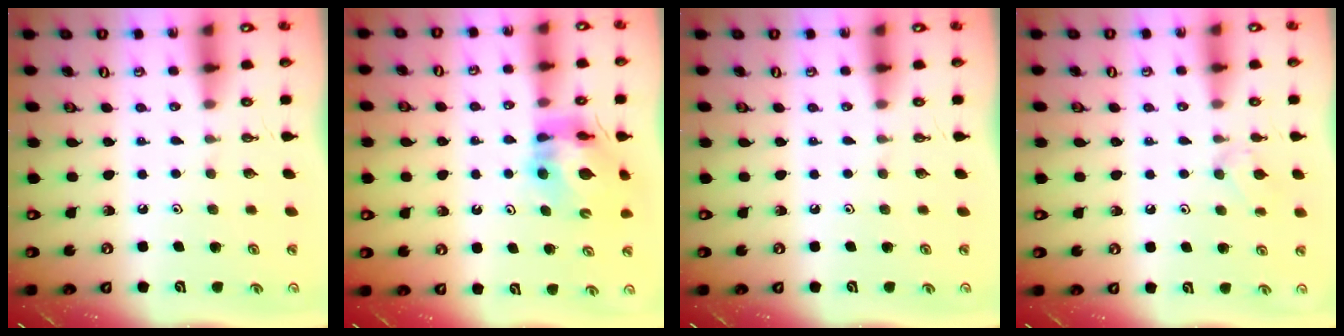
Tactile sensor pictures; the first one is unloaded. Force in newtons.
{"total": 11.1, "press": 11.1, "slide": 1.2}
{"total": 0.0}
{"total": 6.3, "press": 6.3, "slide": 0.9}